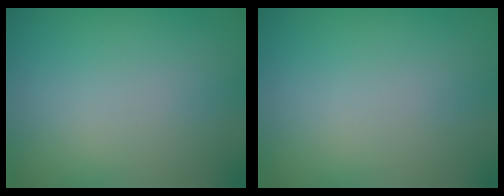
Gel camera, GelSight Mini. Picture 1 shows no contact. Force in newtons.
{"total": 0.0}